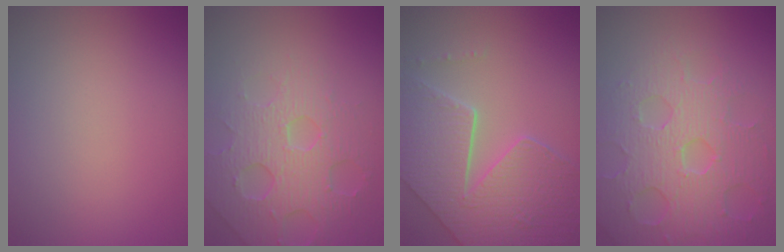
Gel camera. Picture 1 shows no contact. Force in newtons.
{"total": 4.3, "press": 4.2, "slide": 0.7}
{"total": 8.4, "press": 6.1, "slide": 5.8}
{"total": 6.5, "press": 5.3, "slide": 3.9}